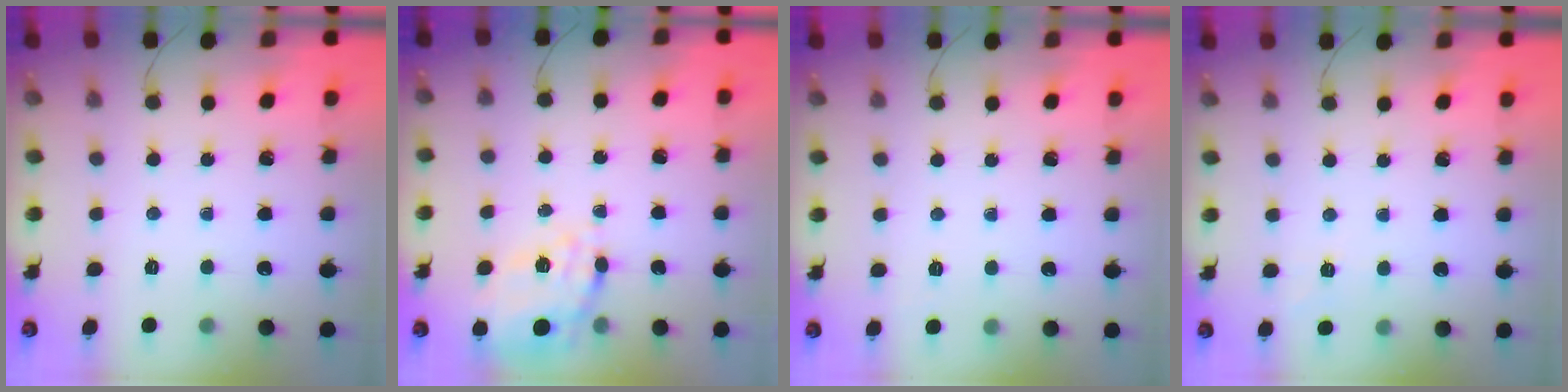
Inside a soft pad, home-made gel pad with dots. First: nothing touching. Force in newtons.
{"total": 12.3, "press": 11.9, "slide": 3.0}
{"total": 4.8, "press": 4.6, "slide": 1.3}
{"total": 3.4, "press": 2.9, "slide": 1.7}